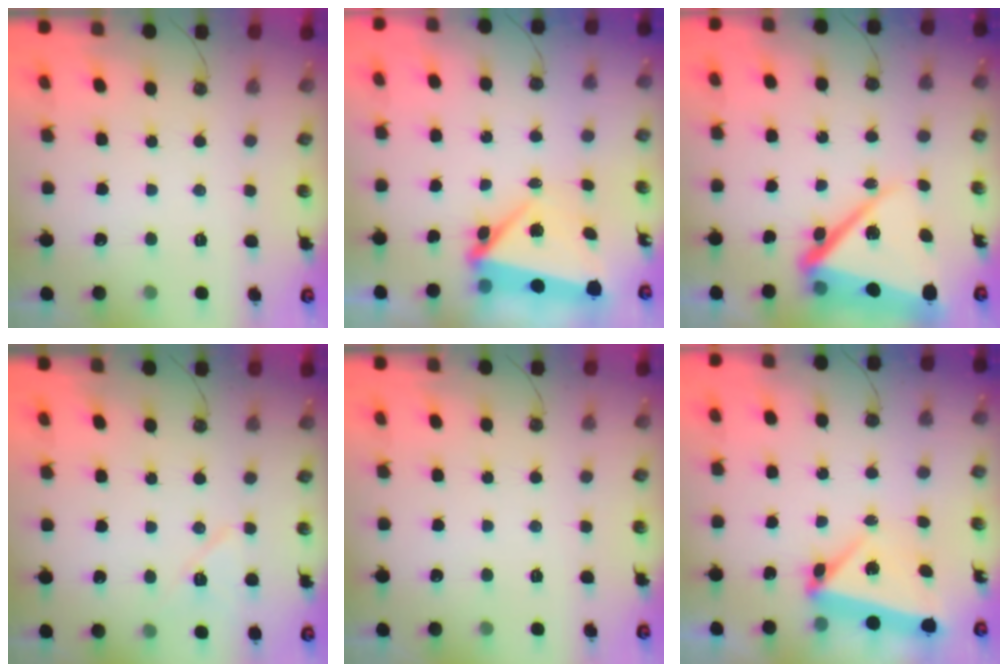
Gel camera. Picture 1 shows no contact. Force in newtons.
{"total": 7.5, "press": 6.5, "slide": 3.7}
{"total": 15.0, "press": 14.8, "slide": 2.0}
{"total": 8.6, "press": 8.0, "slide": 3.2}
{"total": 0.0}
{"total": 5.5, "press": 5.1, "slide": 2.0}